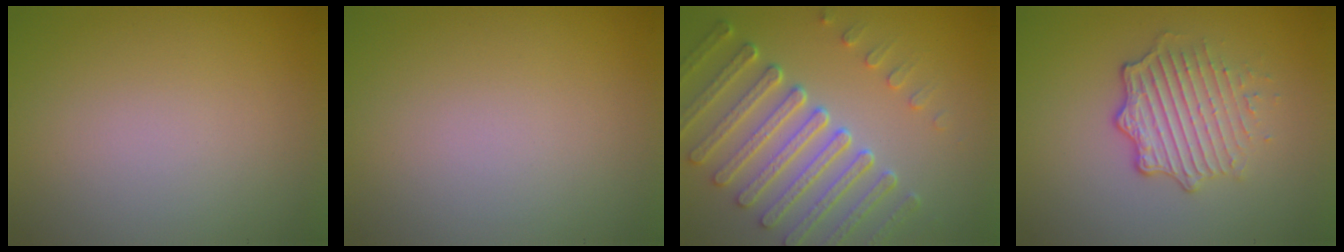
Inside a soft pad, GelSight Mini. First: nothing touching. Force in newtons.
{"total": 0.0}
{"total": 7.1, "press": 5.3, "slide": 4.8}
{"total": 4.8, "press": 3.4, "slide": 3.4}